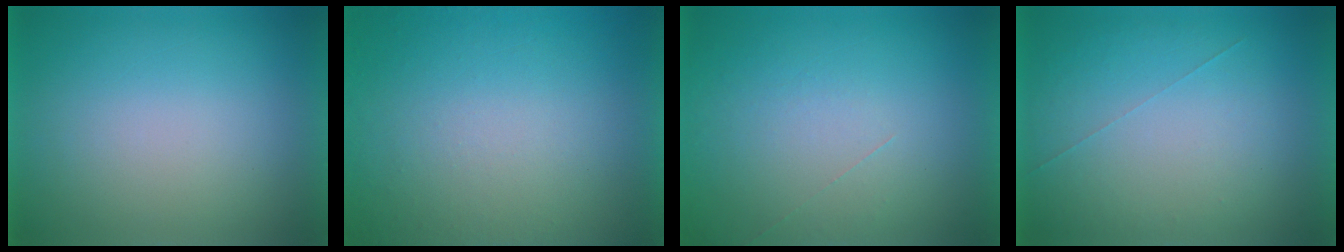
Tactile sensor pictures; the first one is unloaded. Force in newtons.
{"total": 8.3}
{"total": 1.1}
{"total": 1.0}